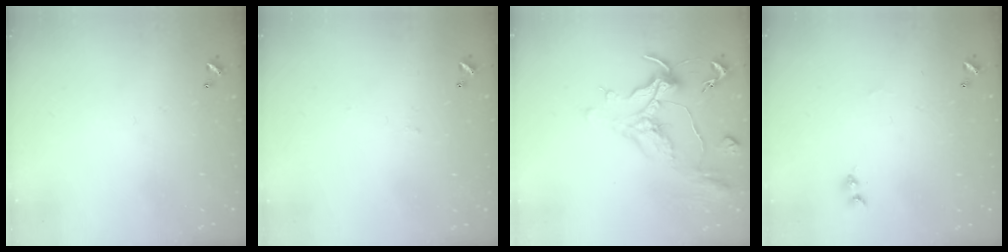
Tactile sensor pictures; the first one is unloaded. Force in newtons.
{"total": 1.7, "press": 1.6, "slide": 0.3}
{"total": 1.6, "press": 1.5, "slide": 0.6}
{"total": 1.1, "press": 0.9, "slide": 0.5}